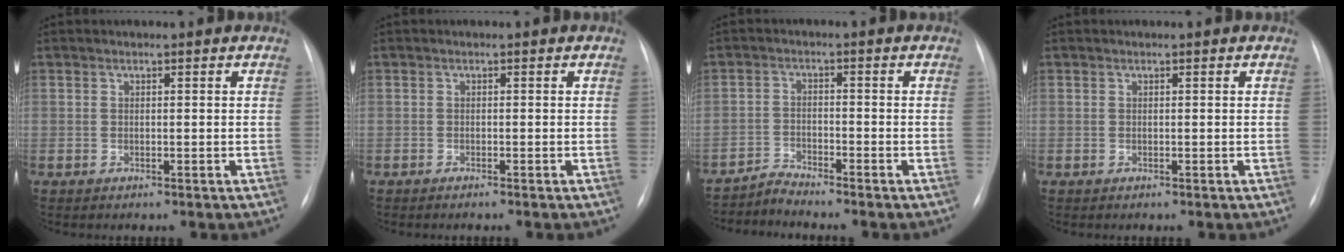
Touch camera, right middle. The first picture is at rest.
{"total": 0.6, "force": [-0.5, 0.0, 0.3], "torque": [-0.007, -0.001, -0.009]}
{"total": 2.9, "force": [-2.7, -0.5, -0.8], "torque": [0.016, -0.017, -0.053]}
{"total": 0.0}